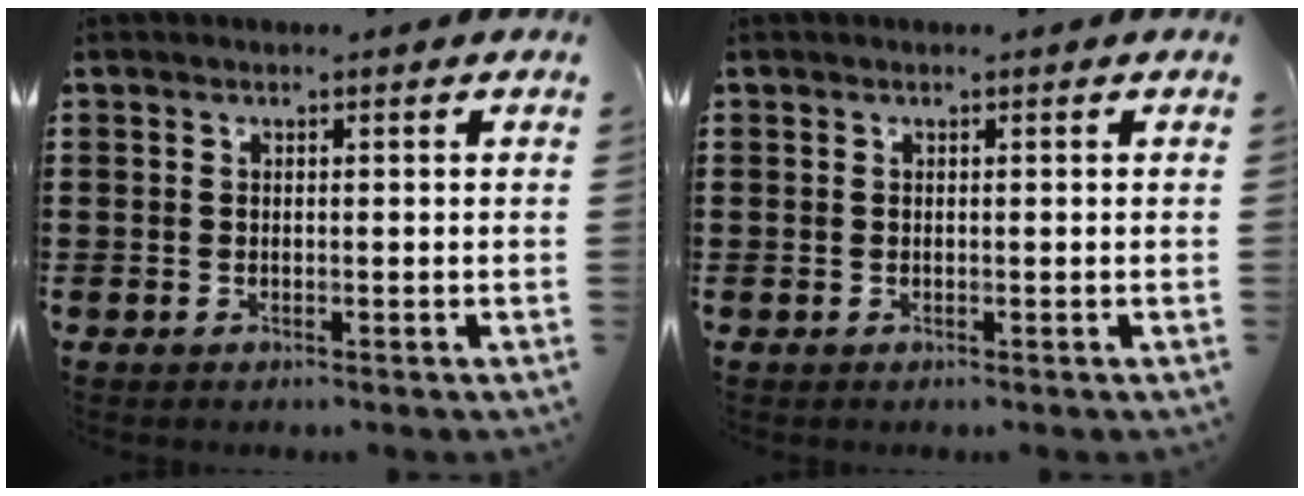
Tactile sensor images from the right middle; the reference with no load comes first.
{"total": 0.0}